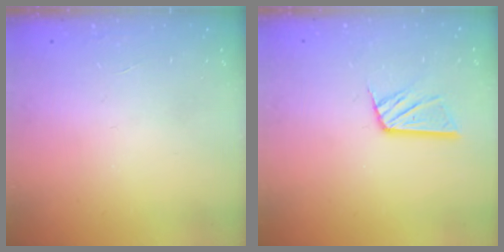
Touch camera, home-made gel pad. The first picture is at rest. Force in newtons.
{"total": 10.4, "press": 10.3, "slide": 1.0}